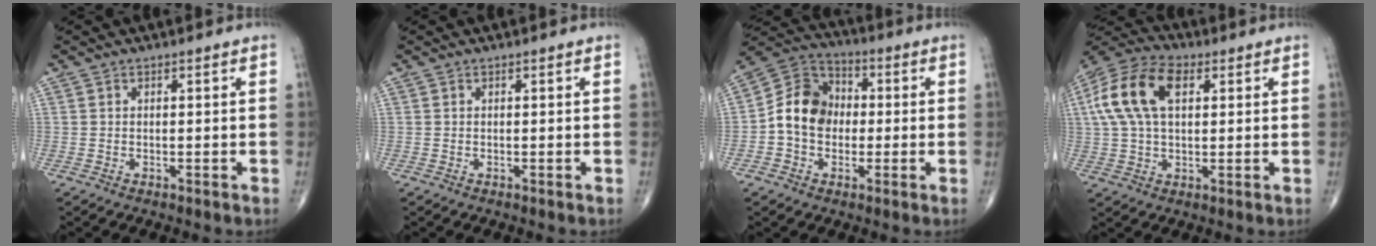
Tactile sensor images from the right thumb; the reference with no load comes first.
{"total": 0.0}
{"total": 11.2, "force": [-0.7, 9.0, 6.5], "torque": [-0.097, 0.036, -0.026]}
{"total": 14.5, "force": [3.9, 8.4, 11.2], "torque": [-0.226, 0.023, 0.067]}